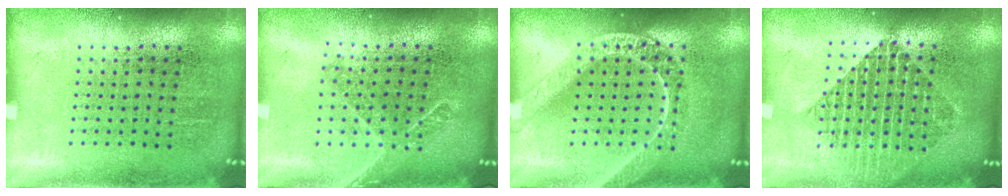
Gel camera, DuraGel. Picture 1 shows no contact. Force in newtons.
{"total": 1.5, "press": 1.2, "slide": 0.9}
{"total": 1.6, "press": 1.6, "slide": 0.1}
{"total": 1.9, "press": 1.6, "slide": 1.0}